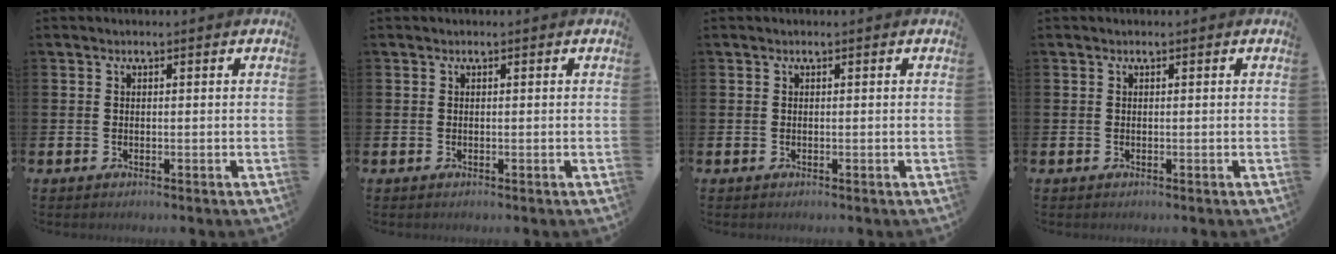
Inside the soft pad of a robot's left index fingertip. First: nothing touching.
{"total": 0.0}
{"total": 0.0}
{"total": 0.0}